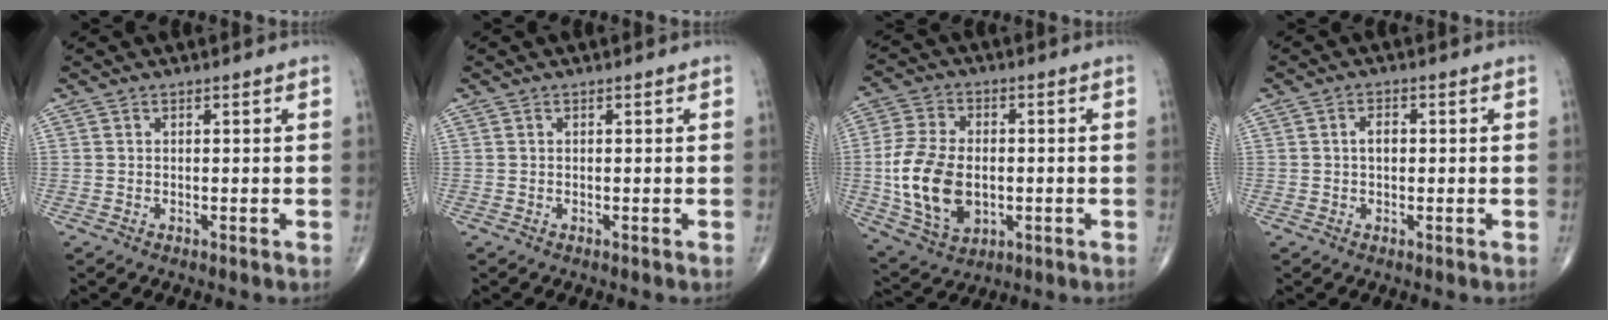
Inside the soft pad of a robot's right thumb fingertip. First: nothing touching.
{"total": 0.0}
{"total": 15.3, "force": [-1.5, 10.1, 11.4], "torque": [-0.218, -0.002, -0.018]}
{"total": 2.3, "force": [0.1, 1.5, 1.8], "torque": [-0.027, 0.007, -0.001]}